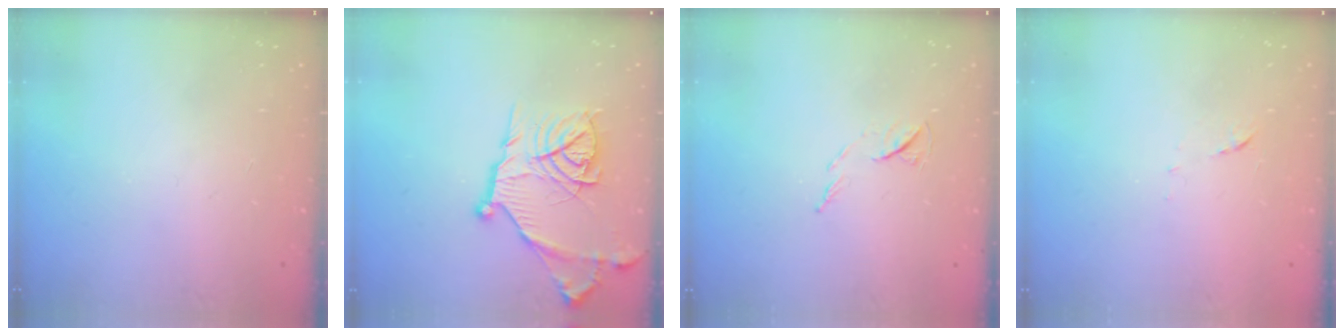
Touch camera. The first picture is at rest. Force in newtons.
{"total": 17.5, "press": 17.4, "slide": 1.6}
{"total": 5.7, "press": 5.6, "slide": 1.2}
{"total": 5.5, "press": 5.4, "slide": 0.4}